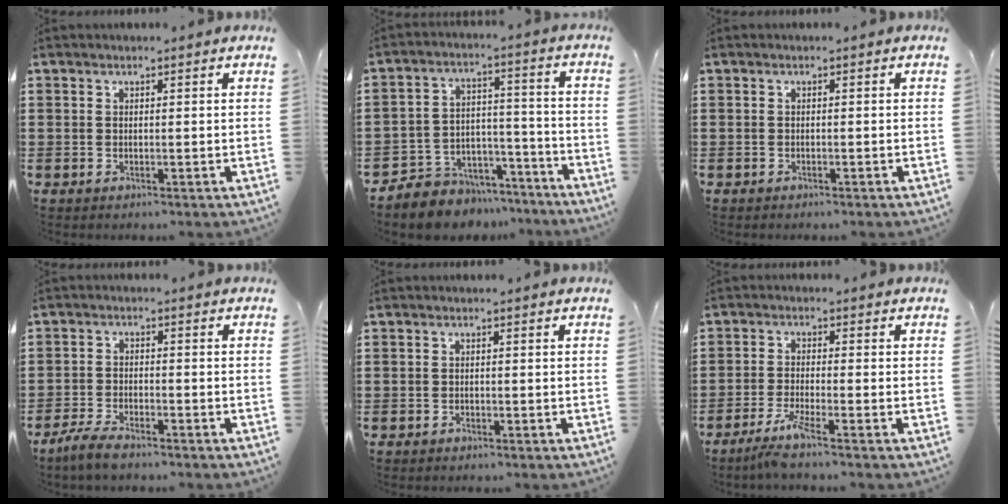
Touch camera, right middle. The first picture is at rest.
{"total": 6.1, "force": [-5.3, 2.9, -0.3], "torque": [0.002, 0.022, -0.106]}
{"total": 0.6, "force": [-0.6, 0.3, 0.0], "torque": [-0.001, 0.002, -0.013]}
{"total": 3.8, "force": [-3.3, 0.8, 1.6], "torque": [-0.042, 0.001, -0.070]}
{"total": 0.9, "force": [-0.7, 0.5, 0.1], "torque": [-0.002, 0.003, -0.016]}
{"total": 3.7, "force": [-2.7, -0.4, 2.5], "torque": [-0.059, -0.014, -0.052]}